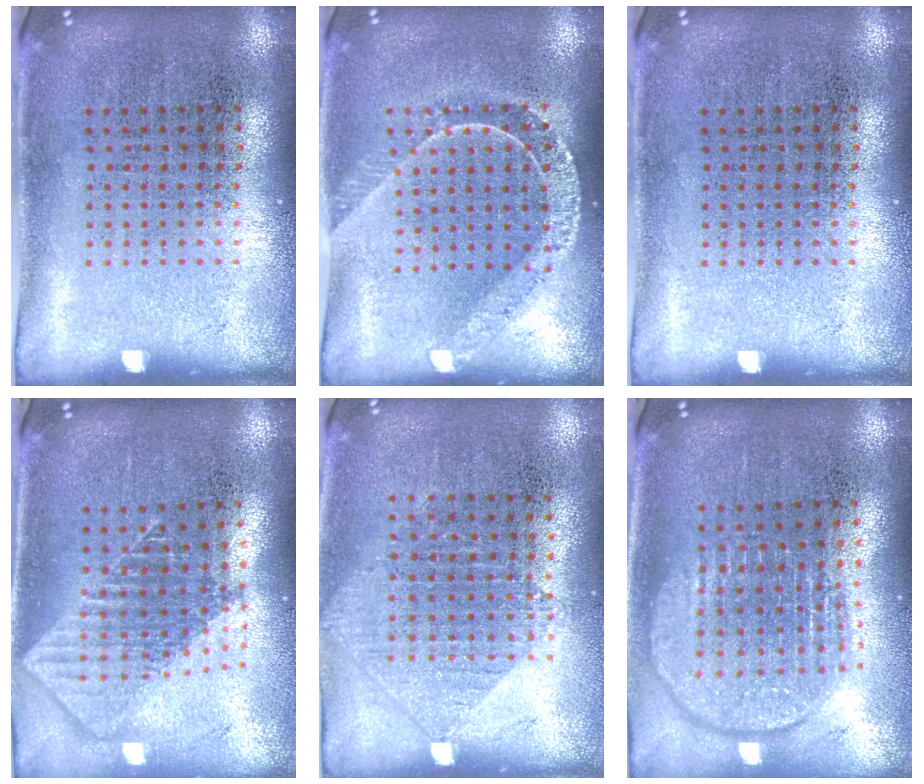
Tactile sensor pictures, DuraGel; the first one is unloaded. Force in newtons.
{"total": 1.8, "press": 1.5, "slide": 0.9}
{"total": 0.0}
{"total": 1.9, "press": 1.5, "slide": 1.1}
{"total": 0.9, "press": 0.9, "slide": 0.2}
{"total": 1.9, "press": 1.6, "slide": 1.0}